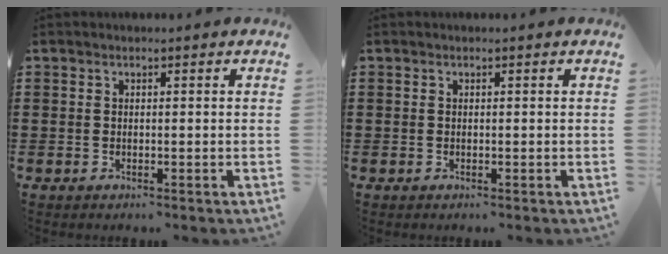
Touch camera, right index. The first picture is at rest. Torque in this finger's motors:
{"motor_torque": [-0.43, 0.65, 0.00, 0.00]}